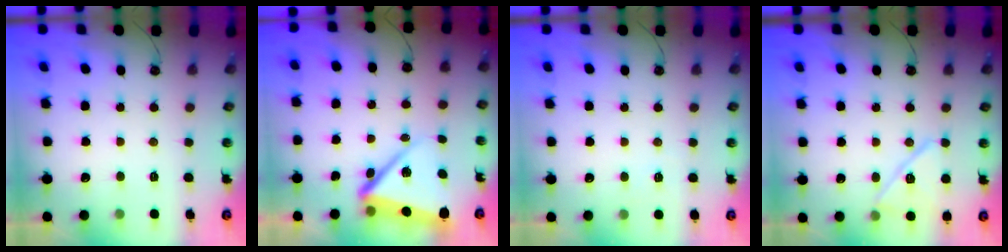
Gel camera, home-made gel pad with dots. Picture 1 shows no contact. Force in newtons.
{"total": 11.1, "press": 11.0, "slide": 1.5}
{"total": 3.4, "press": 2.9, "slide": 1.7}
{"total": 12.5, "press": 12.4, "slide": 1.6}